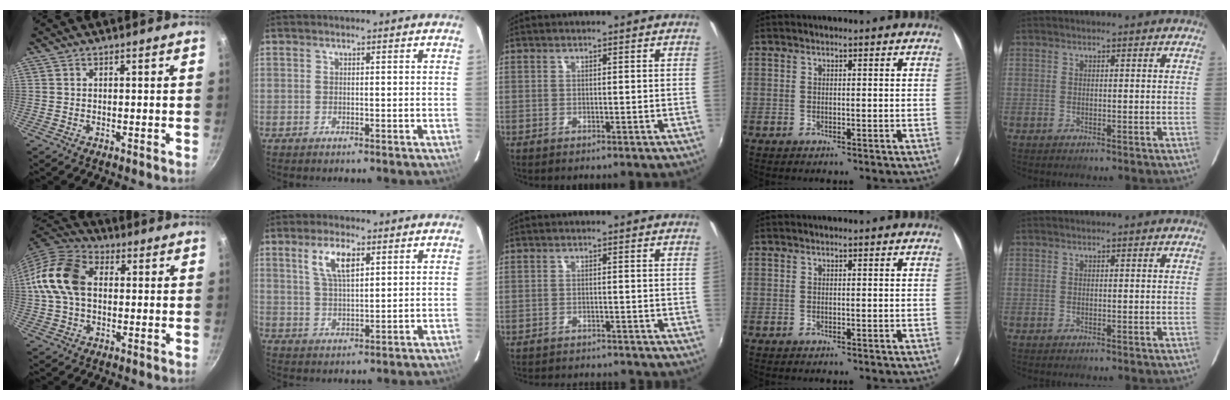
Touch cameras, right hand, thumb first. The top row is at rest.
{"thumb": {"total": 13.9, "force": [1.2, 9.6, 9.9], "torque": [-0.176, 0.027, 0.005]}, "index": {"total": 6.7, "force": [3.1, 2.6, 5.3], "torque": [-0.099, 0.007, 0.062]}, "middle": {"total": 10.3, "force": [-9.4, 2.6, 3.4], "torque": [-0.080, -0.015, -0.130]}}